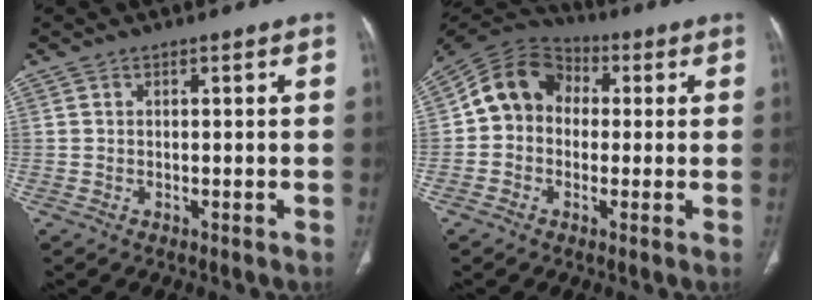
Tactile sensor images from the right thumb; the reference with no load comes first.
{"total": 11.1, "force": [0.5, 9.4, 5.8], "torque": [-0.088, 0.033, -0.009]}